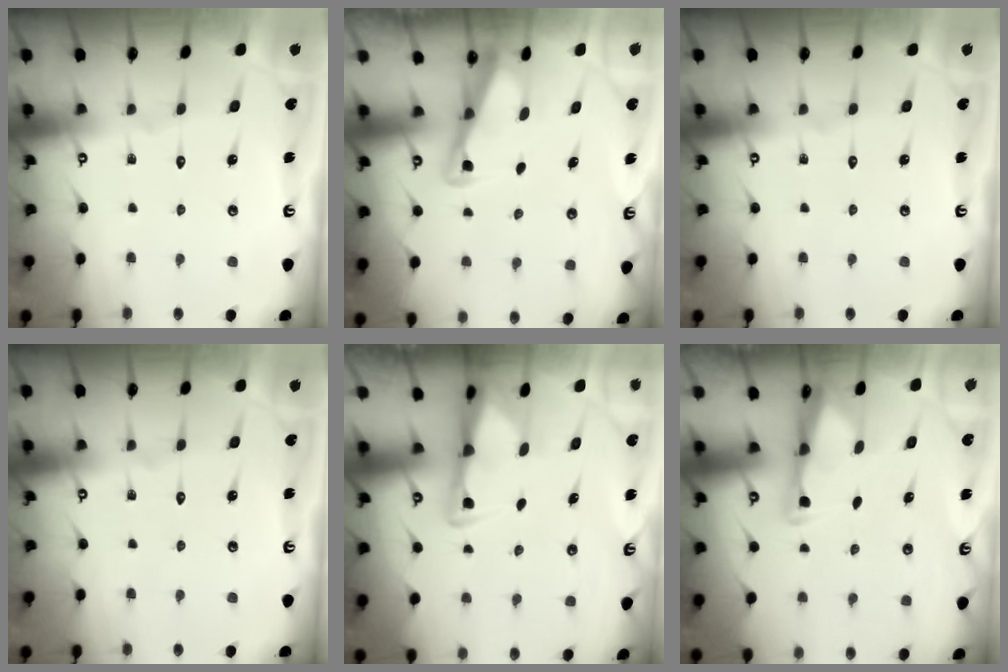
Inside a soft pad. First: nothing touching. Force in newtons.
{"total": 2.9, "press": 2.8, "slide": 0.3}
{"total": 0.0}
{"total": 0.0}
{"total": 3.0, "press": 2.9, "slide": 0.7}
{"total": 2.7, "press": 2.7, "slide": 0.5}